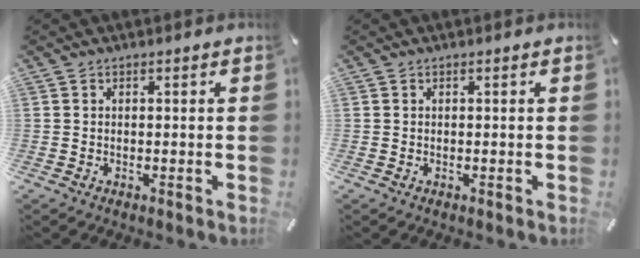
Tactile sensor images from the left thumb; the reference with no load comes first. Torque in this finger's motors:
{"motor_torque": [-0.01, 0.02, 0.00, 0.00, 0.00]}